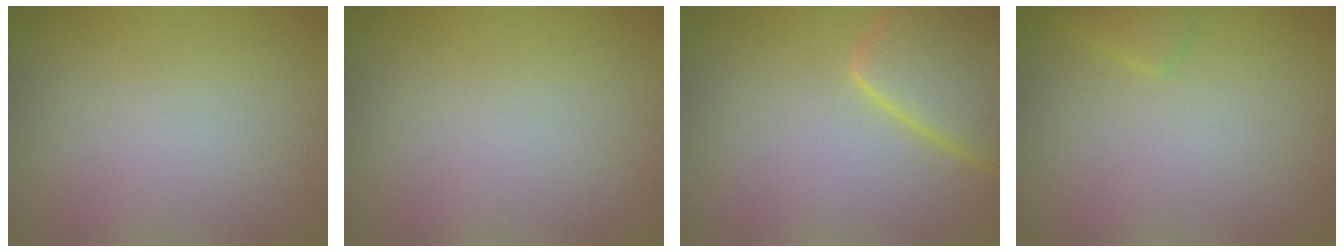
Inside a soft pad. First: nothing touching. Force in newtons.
{"total": 0.0}
{"total": 6.1, "press": 6.1, "slide": 0.5}
{"total": 1.4, "press": 1.4, "slide": 0.1}